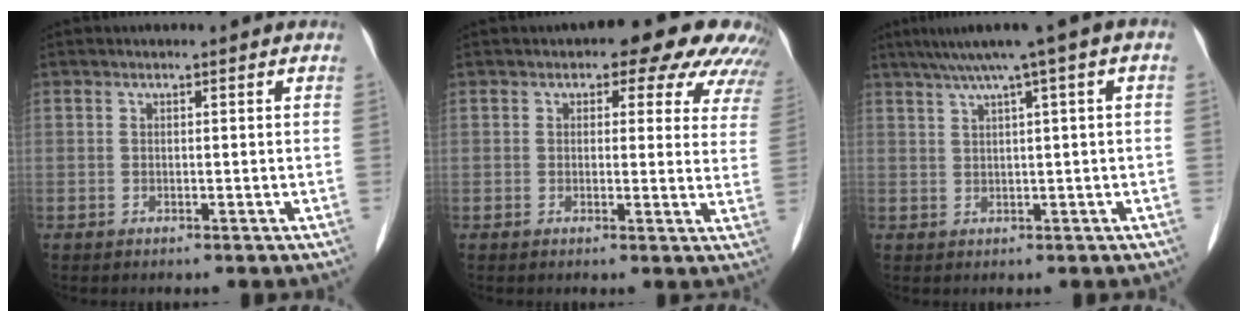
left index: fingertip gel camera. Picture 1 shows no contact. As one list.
[{"total": 10.1, "force": [7.4, 4.1, 5.4], "torque": [-0.040, 0.012, 0.061]}, {"total": 7.3, "force": [3.4, -0.2, 6.5], "torque": [-0.102, 0.033, 0.054]}]